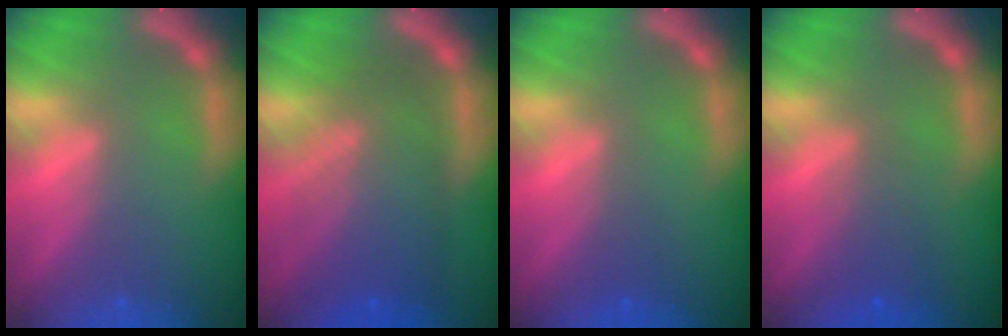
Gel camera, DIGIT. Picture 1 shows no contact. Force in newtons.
{"total": 8.5}
{"total": 1.0}
{"total": 2.5}